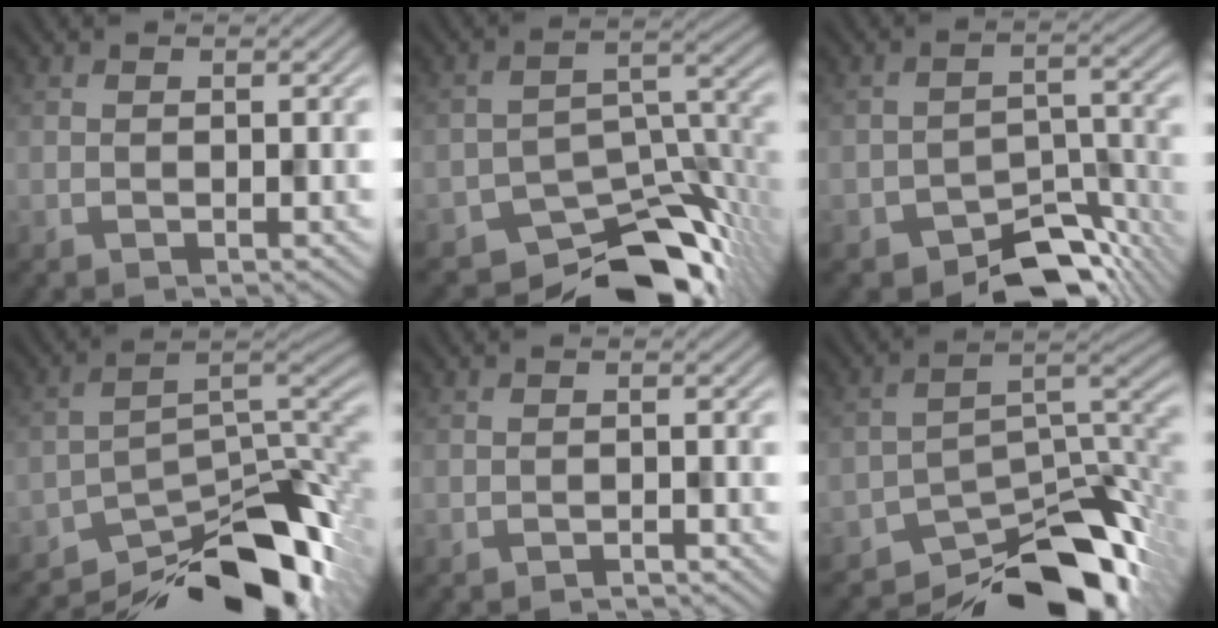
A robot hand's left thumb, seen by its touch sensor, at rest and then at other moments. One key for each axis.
{"total": 12.2, "fx": -9.5, "fy": 4.8, "fz": 5.9, "tx": -0.076, "ty": -0.014, "tz": -0.147}
{"total": 8.9, "fx": -6.6, "fy": 4.2, "fz": 4.1, "tx": -0.049, "ty": -0.016, "tz": -0.108}
{"total": 15.7, "fx": -11.7, "fy": 5.2, "fz": 9.1, "tx": -0.159, "ty": -0.014, "tz": -0.181}
{"total": 0.8, "fx": -0.8, "fy": 0.0, "fz": 0.2, "tx": -0.002, "ty": 0.001, "tz": -0.016}
{"total": 14.6, "fx": -11.4, "fy": 5.1, "fz": 7.6, "tx": -0.126, "ty": -0.018, "tz": -0.175}